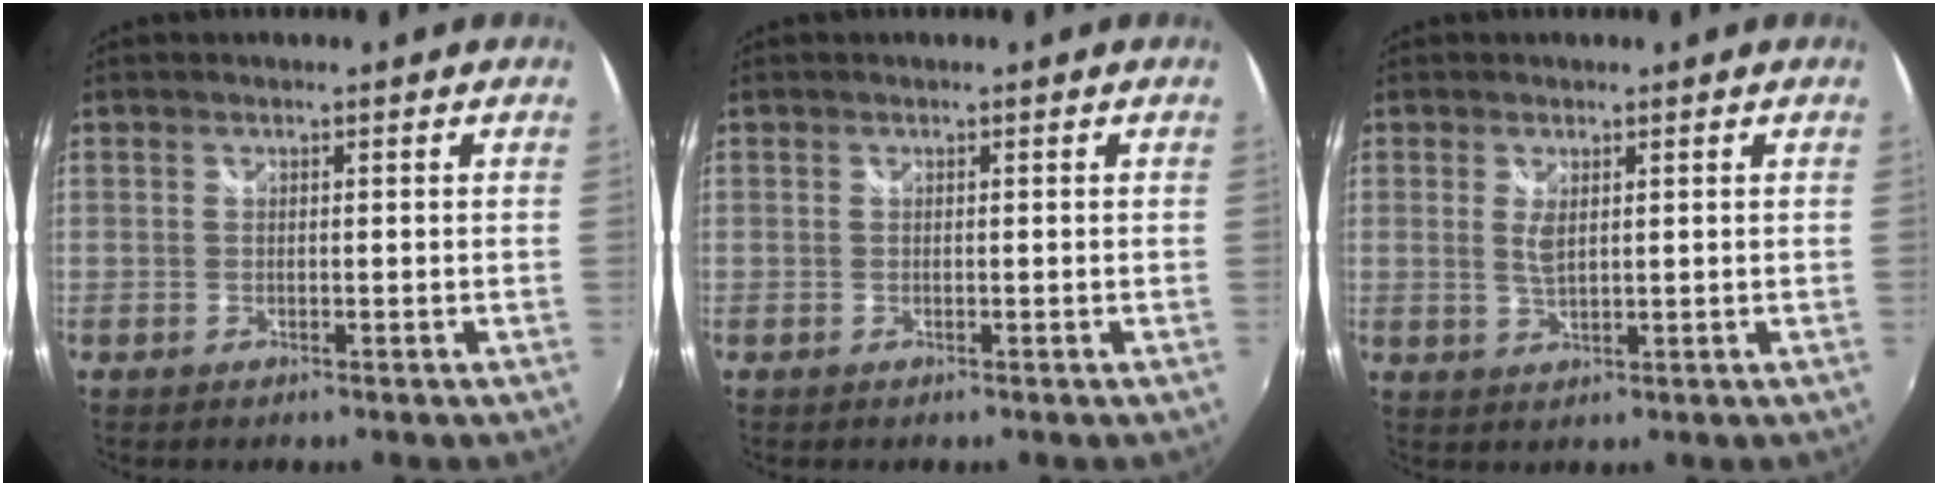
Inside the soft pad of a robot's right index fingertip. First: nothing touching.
{"total": 0.0}
{"total": 2.7, "force": [0.7, 1.1, 2.3], "torque": [-0.043, -0.005, 0.013]}